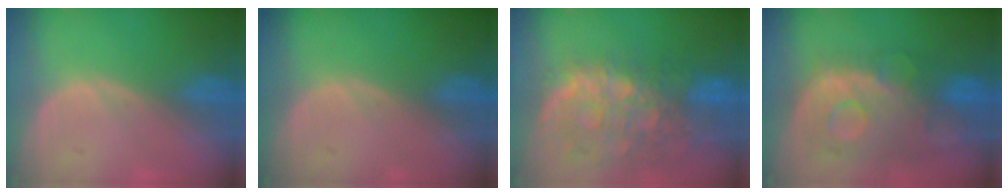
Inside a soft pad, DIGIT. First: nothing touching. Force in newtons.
{"total": 0.0}
{"total": 12.2, "press": 10.1, "slide": 6.8}
{"total": 11.2, "press": 9.7, "slide": 5.6}